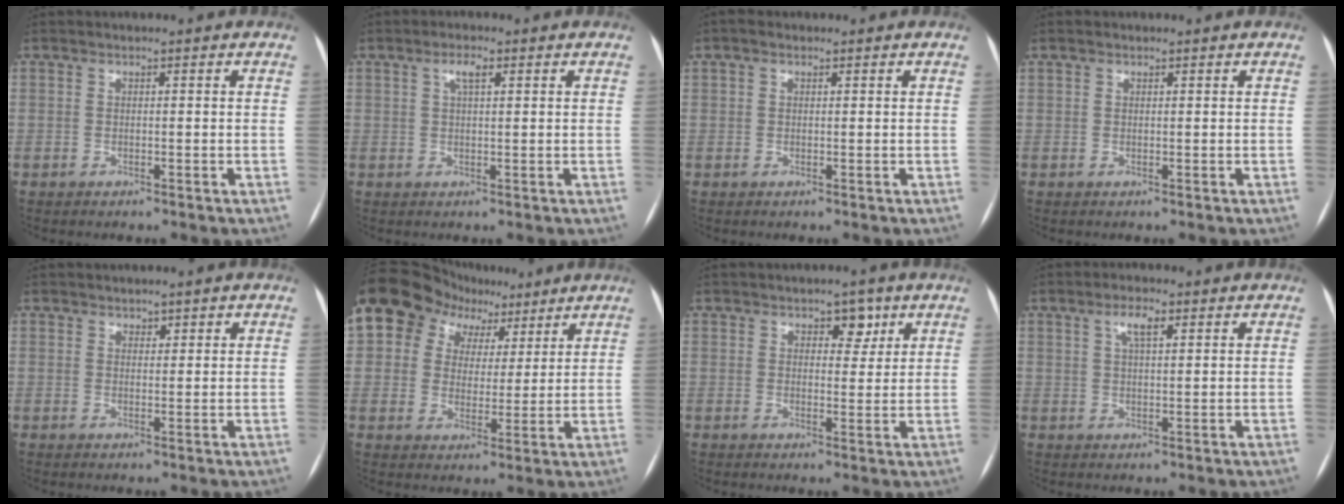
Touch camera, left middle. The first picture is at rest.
{"total": 2.4, "force": [1.1, 0.6, 2.0], "torque": [-0.042, 0.006, 0.019]}
{"total": 1.5, "force": [0.8, 0.9, 0.8], "torque": [-0.021, 0.018, 0.015]}
{"total": 0.9, "force": [0.7, 0.6, 0.3], "torque": [-0.010, 0.013, 0.014]}
{"total": 1.3, "force": [0.9, 0.8, 0.4], "torque": [-0.002, 0.002, 0.013]}
{"total": 13.2, "force": [7.3, 9.8, 5.0], "torque": [-0.076, 0.060, 0.122]}
{"total": 3.3, "force": [1.9, 2.0, 1.8], "torque": [-0.015, 0.002, 0.025]}
{"total": 3.2, "force": [1.6, 0.9, 2.6], "torque": [-0.053, 0.007, 0.028]}